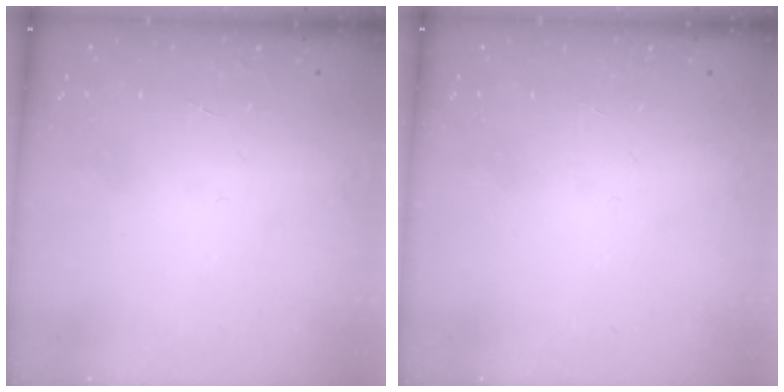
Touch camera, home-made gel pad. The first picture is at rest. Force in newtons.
{"total": 0.0}